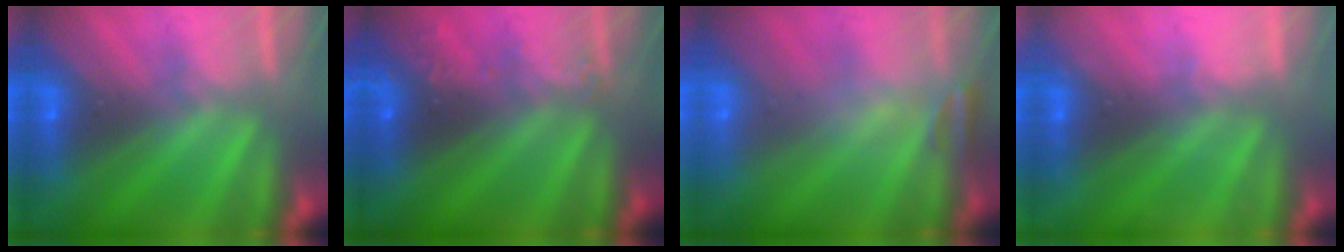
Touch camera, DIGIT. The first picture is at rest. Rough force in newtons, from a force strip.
{"total": 2.4}
{"total": 2.4}
{"total": 2.3}